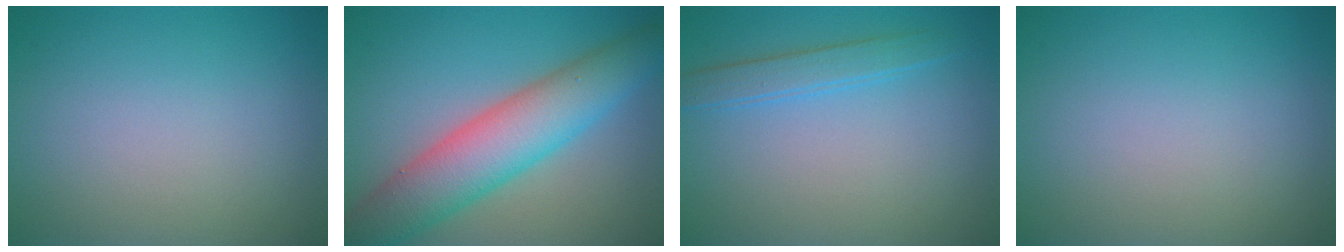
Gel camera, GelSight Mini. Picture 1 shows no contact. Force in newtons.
{"total": 8.2, "press": 8.2, "slide": 0.2}
{"total": 2.3, "press": 2.3, "slide": 0.1}
{"total": 0.0}